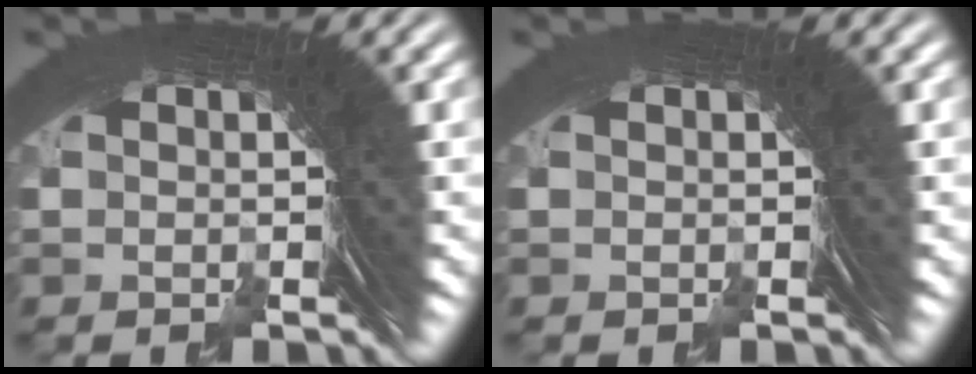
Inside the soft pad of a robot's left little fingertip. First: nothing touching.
{"total": 0.0}